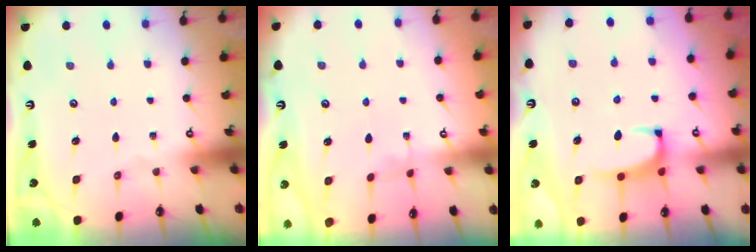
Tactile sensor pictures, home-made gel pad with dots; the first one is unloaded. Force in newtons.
{"total": 2.8, "press": 2.8, "slide": 0.3}
{"total": 0.7, "press": 0.2, "slide": 0.7}